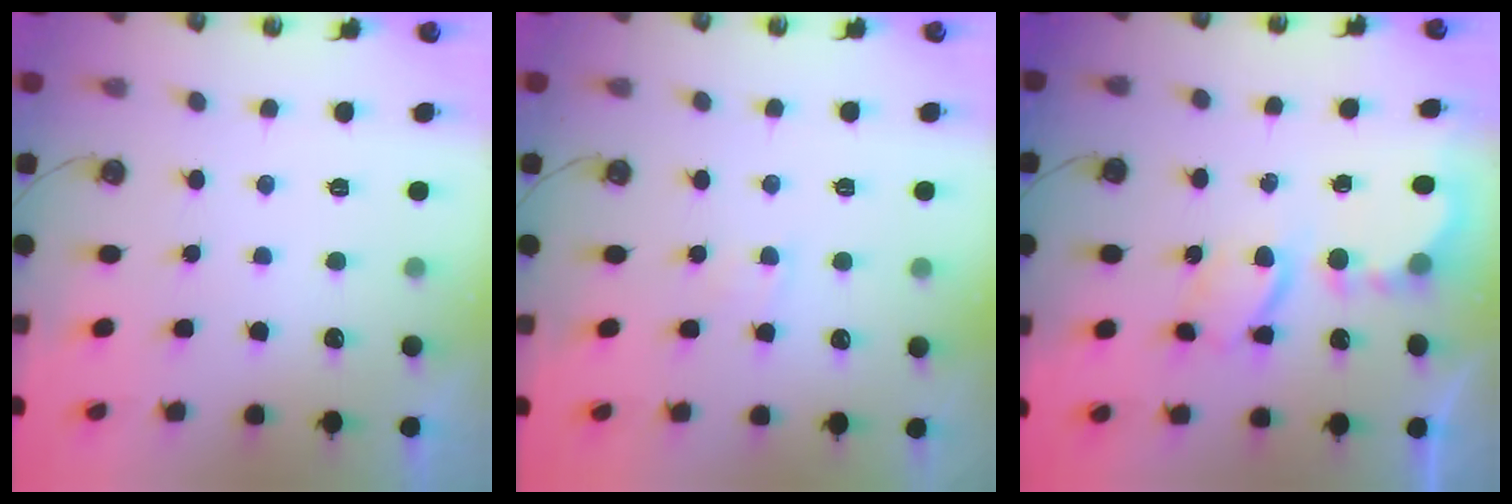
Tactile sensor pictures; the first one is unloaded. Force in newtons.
{"total": 4.0, "press": 3.9, "slide": 0.4}
{"total": 5.8, "press": 5.8, "slide": 0.2}